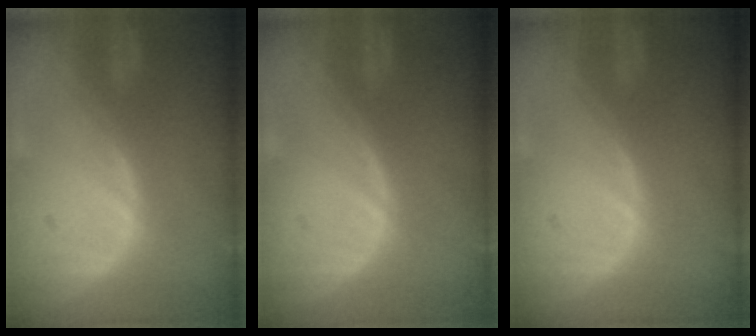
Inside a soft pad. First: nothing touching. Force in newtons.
{"total": 0.0}
{"total": 0.0}